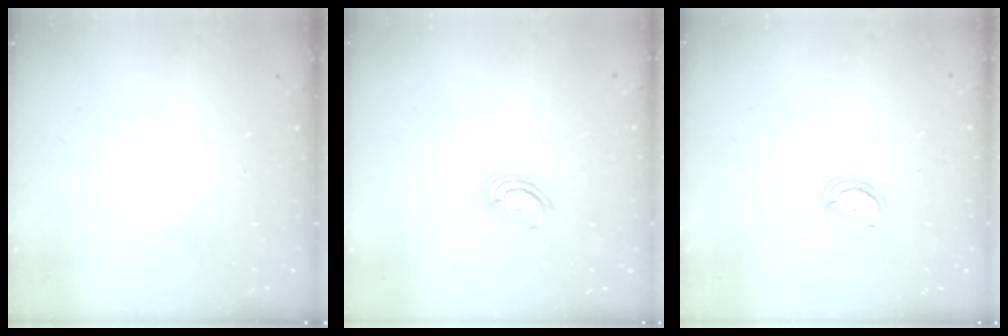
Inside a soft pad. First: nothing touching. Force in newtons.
{"total": 4.1, "press": 4.1, "slide": 0.4}
{"total": 3.4, "press": 3.4, "slide": 0.3}